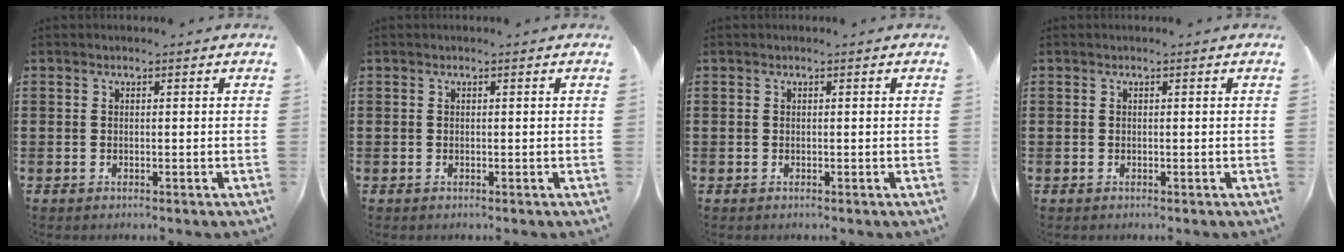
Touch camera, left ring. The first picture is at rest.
{"total": 0.0}
{"total": 0.0}
{"total": 0.0}